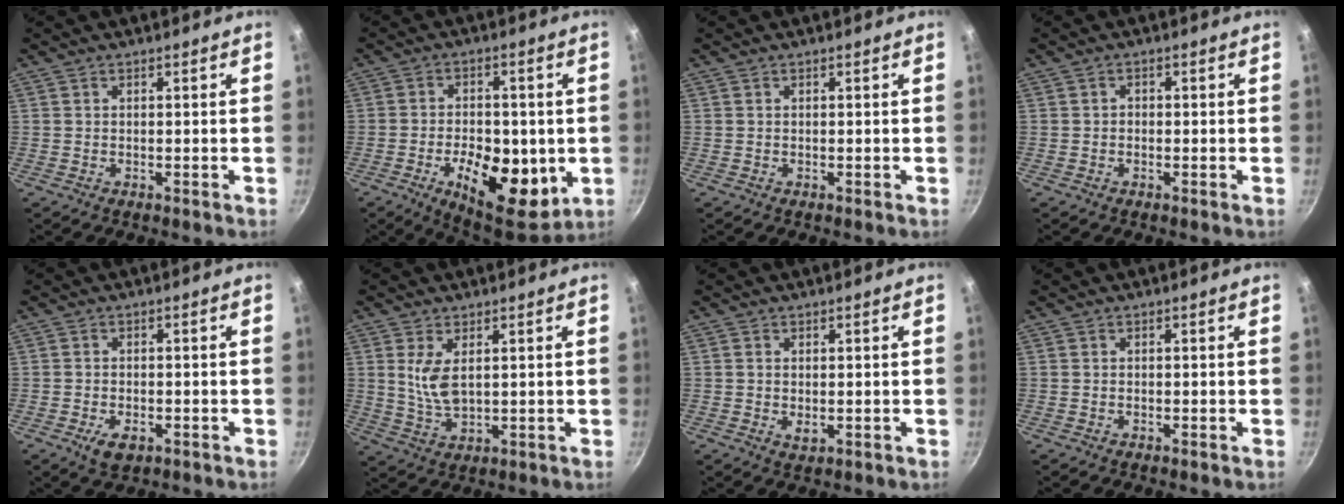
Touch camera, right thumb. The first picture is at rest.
{"total": 16.9, "force": [-3.9, 9.1, 13.7], "torque": [-0.173, -0.007, -0.048]}
{"total": 0.0}
{"total": 0.9, "force": [-0.3, 0.7, 0.4], "torque": [-0.007, 0.003, -0.007]}
{"total": 4.2, "force": [-1.7, 2.3, 3.0], "torque": [-0.049, 0.004, -0.025]}
{"total": 6.1, "force": [1.7, 2.9, 5.1], "torque": [-0.098, -0.019, 0.040]}
{"total": 2.0, "force": [0.0, 1.2, 1.6], "torque": [-0.027, -0.005, 0.001]}
{"total": 0.0}